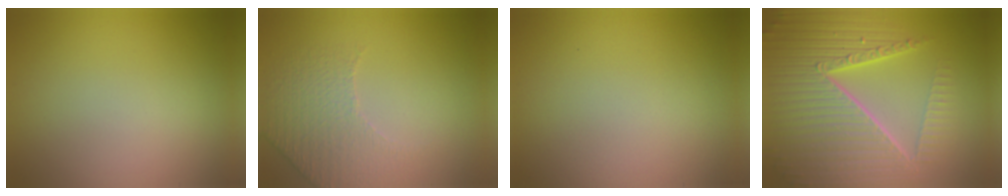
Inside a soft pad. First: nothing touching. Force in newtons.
{"total": 2.2, "press": 2.0, "slide": 1.0}
{"total": 0.0}
{"total": 10.8, "press": 6.7, "slide": 8.4}